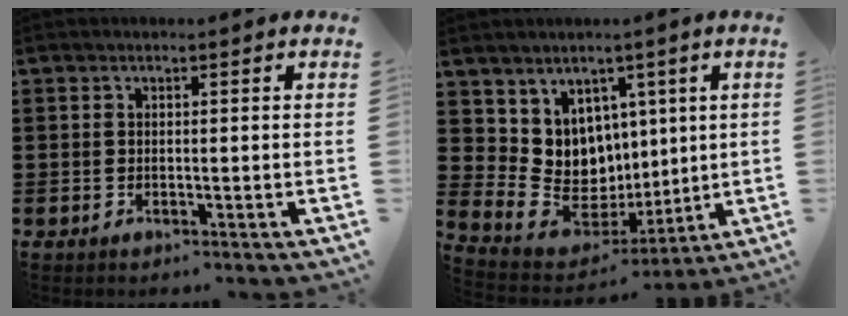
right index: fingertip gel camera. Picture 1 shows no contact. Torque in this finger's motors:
{"motor_torque": [0.91, 0.89, 0.30, 0.09]}